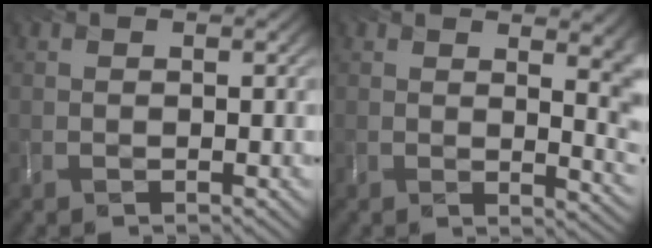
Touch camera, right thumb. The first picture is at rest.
{"total": 10.8, "force": [2.9, 4.5, 9.4], "torque": [-0.098, 0.023, 0.036]}